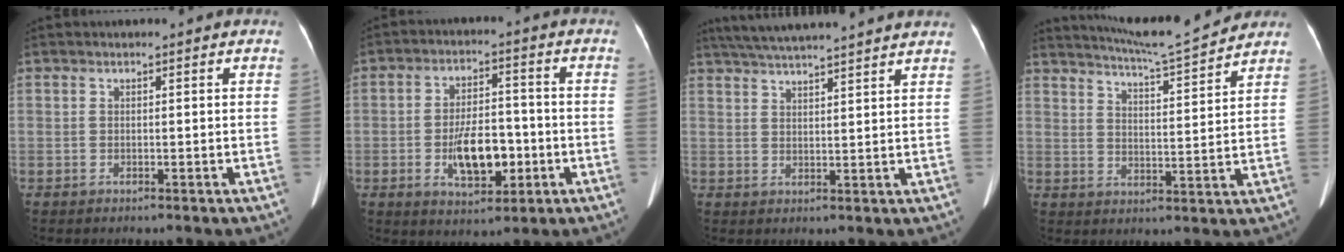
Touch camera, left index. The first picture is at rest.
{"total": 8.9, "force": [-2.4, 4.2, 7.4], "torque": [-0.139, 0.007, -0.034]}
{"total": 15.7, "force": [14.1, 0.0, 6.9], "torque": [-0.125, 0.030, 0.199]}
{"total": 11.7, "force": [11.2, -0.8, 3.5], "torque": [-0.067, -0.002, 0.165]}